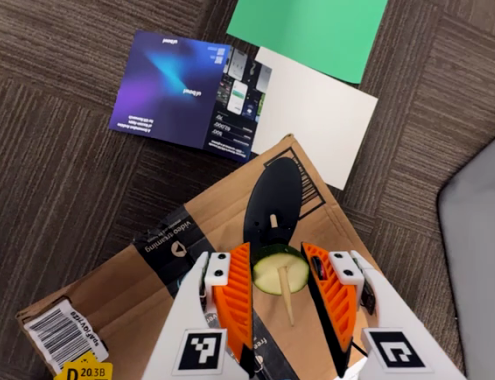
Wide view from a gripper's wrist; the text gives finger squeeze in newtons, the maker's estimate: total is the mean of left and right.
{"total": 9.9, "left": 10.0, "right": 9.8}